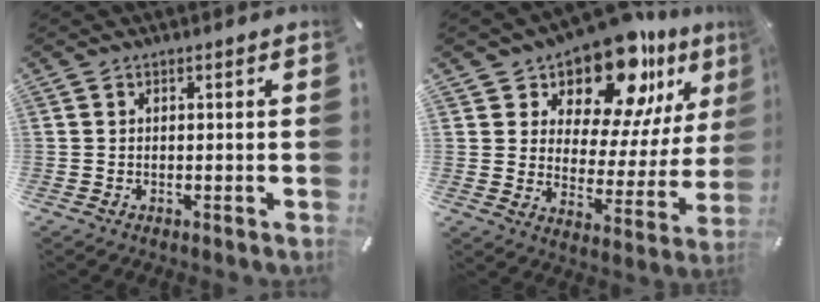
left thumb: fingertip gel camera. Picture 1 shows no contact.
{"total": 15.5, "force": [12.7, 6.9, 5.8], "torque": [-0.097, -0.116, 0.218]}